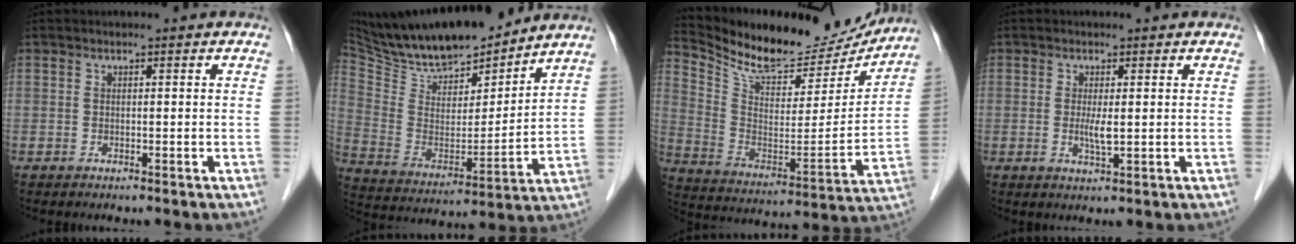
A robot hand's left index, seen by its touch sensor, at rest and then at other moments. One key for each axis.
{"total": 18.4, "fx": 16.7, "fy": 3.6, "fz": 6.8, "tx": -0.128, "ty": -0.010, "tz": 0.297}
{"total": 21.4, "fx": 19.6, "fy": 5.9, "fz": 6.2, "tx": -0.114, "ty": -0.022, "tz": 0.302}
{"total": 2.3, "fx": 0.1, "fy": 0.3, "fz": 2.3, "tx": -0.048, "ty": -0.006, "tz": 0.003}